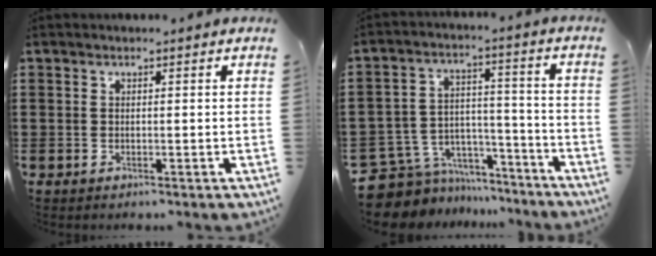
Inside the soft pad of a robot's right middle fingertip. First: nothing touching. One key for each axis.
{"total": 7.2, "fx": -6.1, "fy": 3.7, "fz": 0.9, "tx": -0.044, "ty": 0.004, "tz": -0.122}